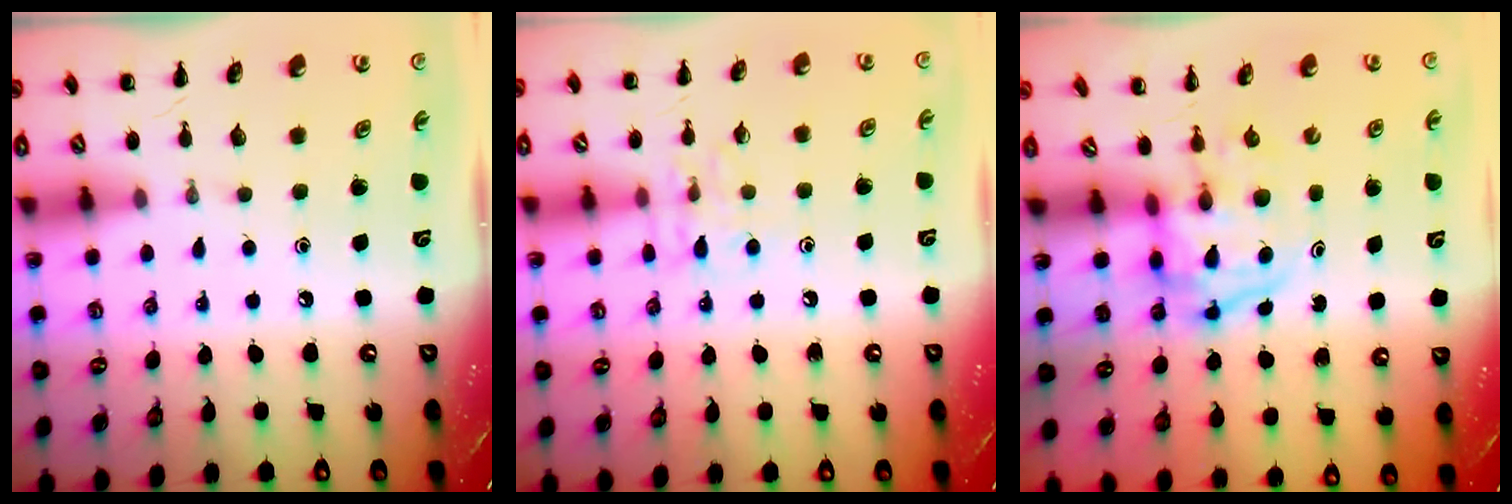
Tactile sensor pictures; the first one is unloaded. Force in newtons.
{"total": 7.7, "press": 7.7, "slide": 0.8}
{"total": 4.0, "press": 3.9, "slide": 0.6}